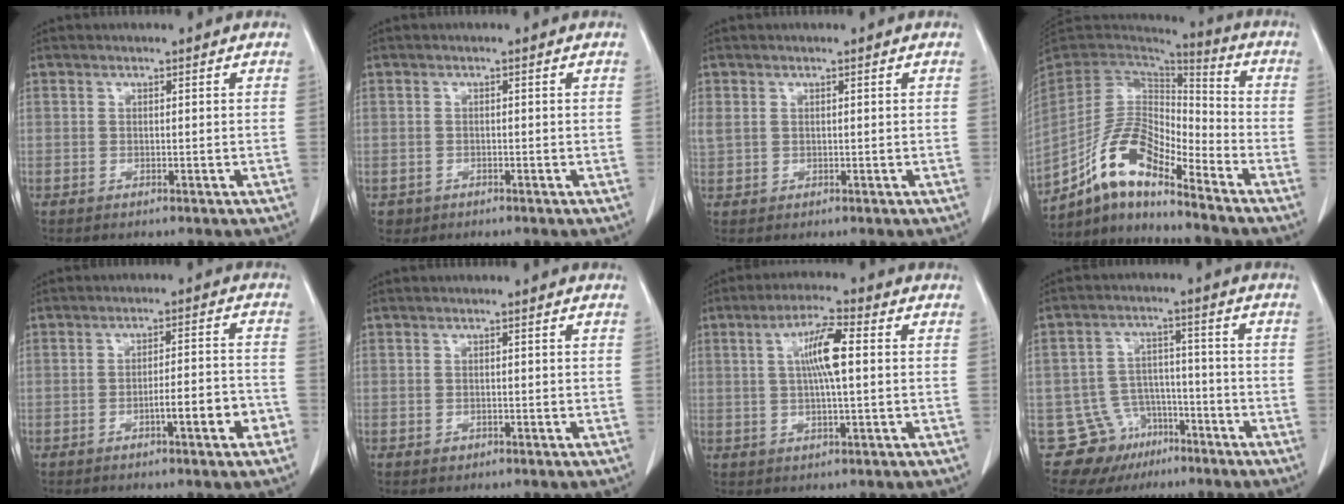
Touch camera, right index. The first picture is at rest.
{"total": 1.6, "force": [-0.7, 1.5, -0.1], "torque": [-0.004, 0.005, -0.010]}
{"total": 1.8, "force": [0.6, 1.5, 1.0], "torque": [-0.041, 0.017, 0.020]}
{"total": 11.9, "force": [-8.6, 3.6, 7.4], "torque": [-0.152, 0.033, -0.159]}
{"total": 6.7, "force": [-3.0, 0.6, 5.9], "torque": [-0.082, 0.011, -0.041]}
{"total": 0.9, "force": [-0.3, 0.8, 0.2], "torque": [0.000, 0.003, -0.002]}
{"total": 7.1, "force": [1.2, 0.8, 6.9], "torque": [-0.128, 0.008, 0.019]}
{"total": 10.2, "force": [-5.9, 8.2, 1.0], "torque": [-0.023, 0.043, -0.082]}